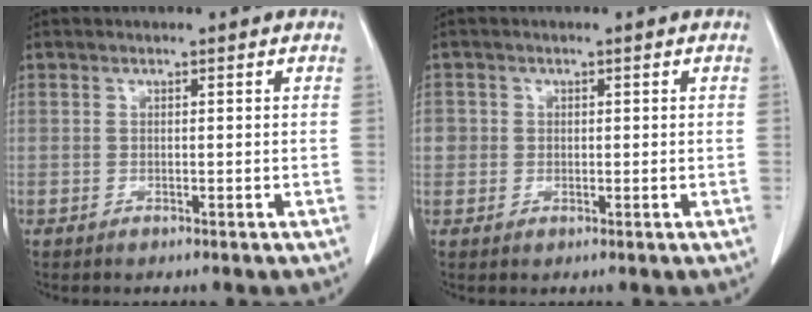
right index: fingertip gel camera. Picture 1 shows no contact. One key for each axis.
{"total": 2.1, "fx": 0.1, "fy": 2.1, "fz": 0.4, "tx": 0.004, "ty": 0.004, "tz": 0.000}